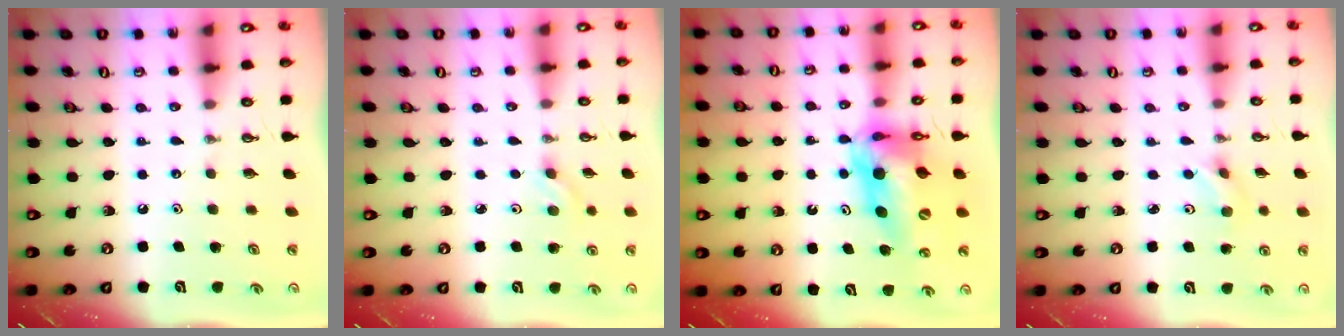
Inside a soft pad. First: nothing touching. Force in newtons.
{"total": 3.0, "press": 2.6, "slide": 1.5}
{"total": 15.7, "press": 15.7, "slide": 1.6}
{"total": 2.9, "press": 2.8, "slide": 0.6}